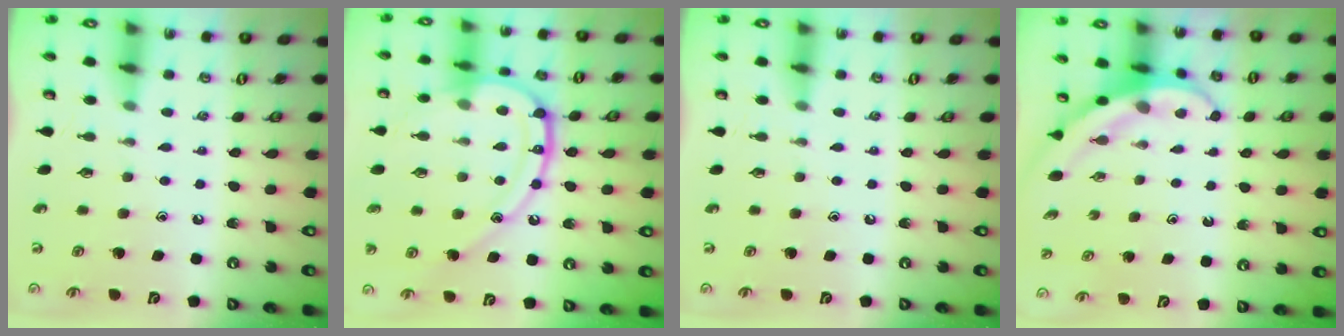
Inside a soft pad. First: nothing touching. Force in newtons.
{"total": 17.4, "press": 17.3, "slide": 1.6}
{"total": 0.0}
{"total": 4.0, "press": 3.9, "slide": 0.4}